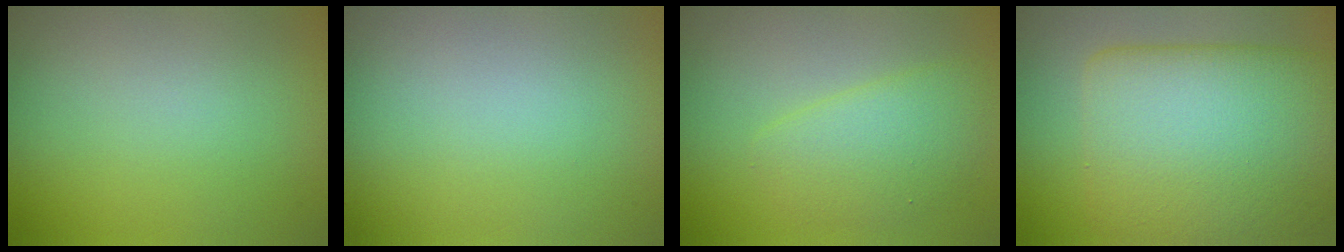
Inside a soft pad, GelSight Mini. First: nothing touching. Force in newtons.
{"total": 0.0}
{"total": 3.3, "press": 3.3, "slide": 0.1}
{"total": 10.3, "press": 10.3, "slide": 0.5}